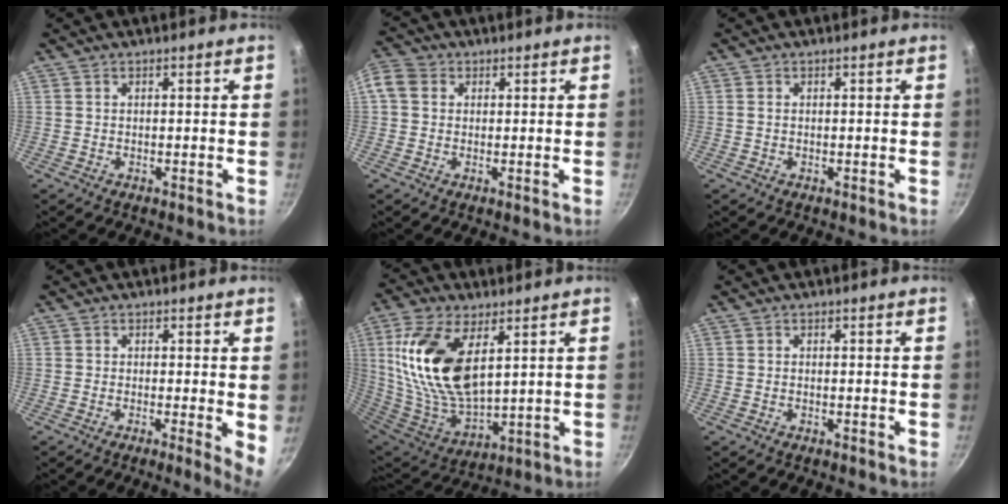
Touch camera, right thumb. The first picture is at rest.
{"total": 6.5, "force": [1.3, 5.4, 3.3], "torque": [-0.069, 0.012, 0.009]}
{"total": 0.7, "force": [0.1, 0.5, 0.5], "torque": [-0.009, 0.002, 0.001]}
{"total": 4.1, "force": [-0.3, 0.8, 4.0], "torque": [-0.049, -0.008, -0.007]}
{"total": 20.1, "force": [6.3, 10.4, 16.0], "torque": [-0.313, -0.035, 0.130]}
{"total": 0.0}